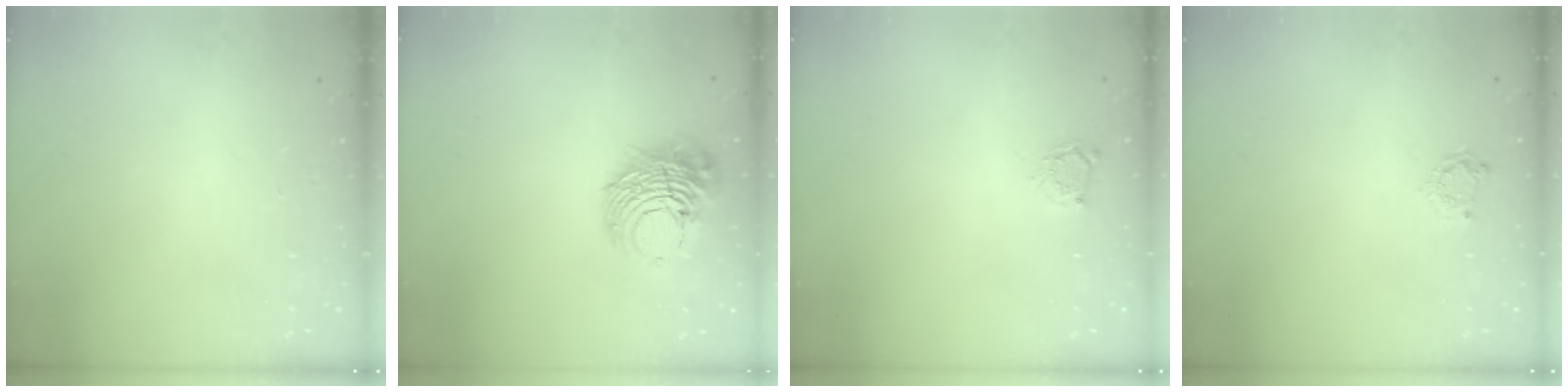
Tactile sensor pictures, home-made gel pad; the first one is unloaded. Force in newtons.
{"total": 10.9, "press": 10.8, "slide": 1.4}
{"total": 3.2, "press": 3.2, "slide": 0.4}
{"total": 4.0, "press": 3.9, "slide": 0.6}